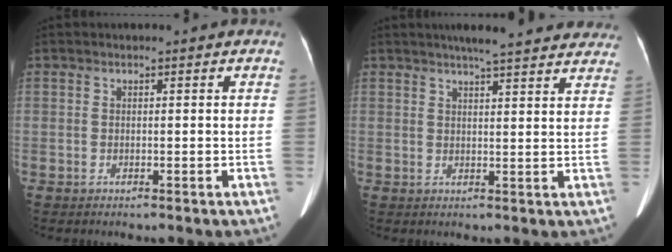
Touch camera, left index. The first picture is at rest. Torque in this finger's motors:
{"motor_torque": [0.07, -0.10, 0.00, 0.05]}